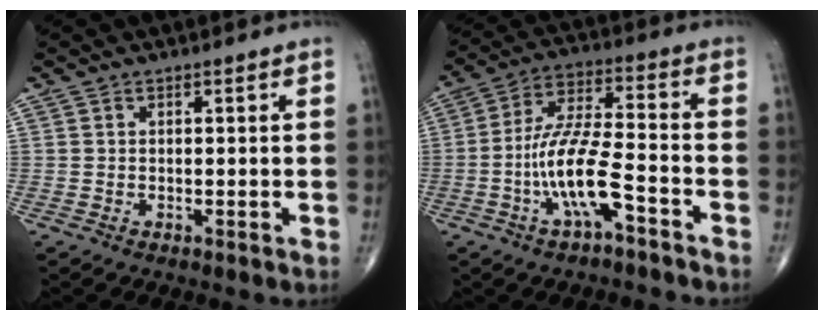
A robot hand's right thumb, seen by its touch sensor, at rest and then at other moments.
{"total": 12.6, "force": [-5.1, 3.6, 11.0], "torque": [-0.221, 0.044, -0.094]}